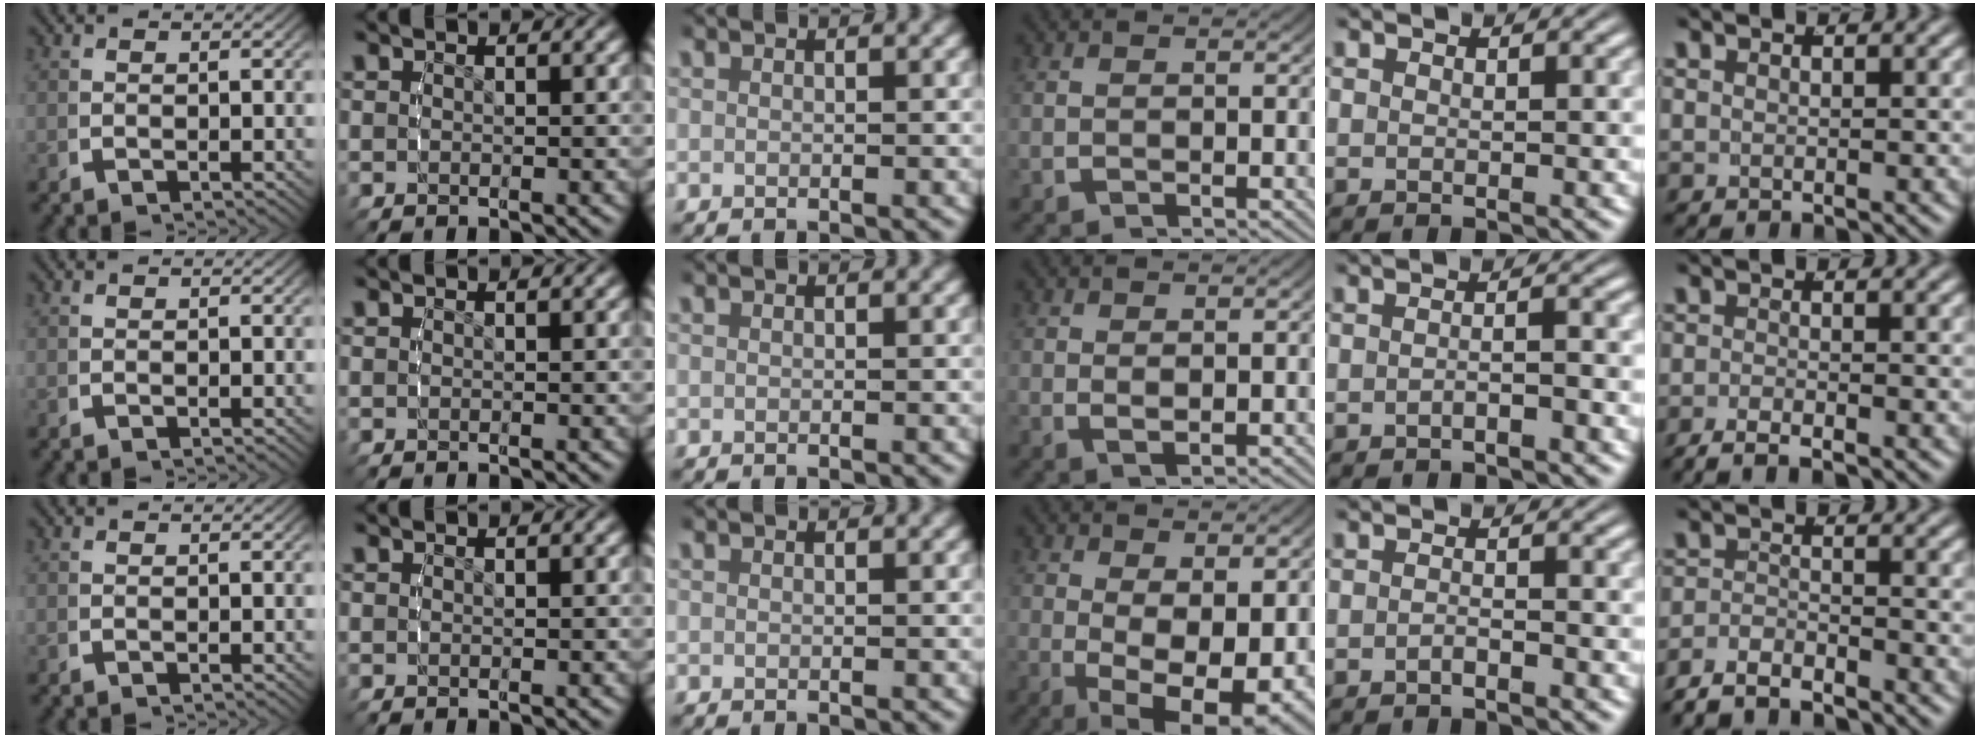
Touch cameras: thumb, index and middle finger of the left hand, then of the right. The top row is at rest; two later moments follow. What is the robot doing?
{"motion": "lift_and_place", "object": "bandage"}